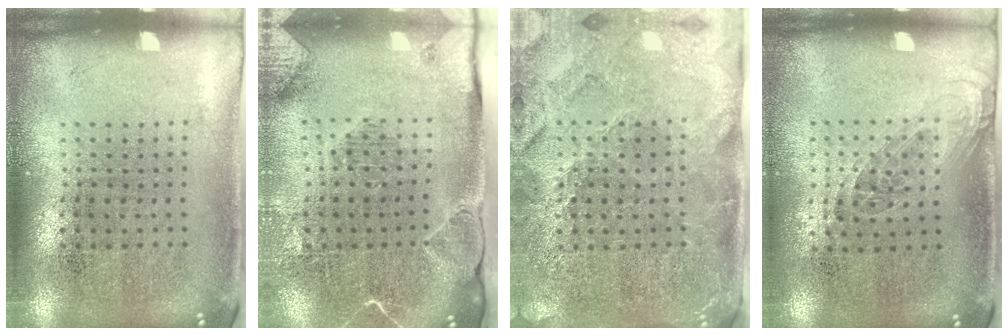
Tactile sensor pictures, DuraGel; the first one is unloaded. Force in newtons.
{"total": 2.1, "press": 2.1, "slide": 0.5}
{"total": 3.6, "press": 3.2, "slide": 1.6}
{"total": 1.1, "press": 0.9, "slide": 0.6}